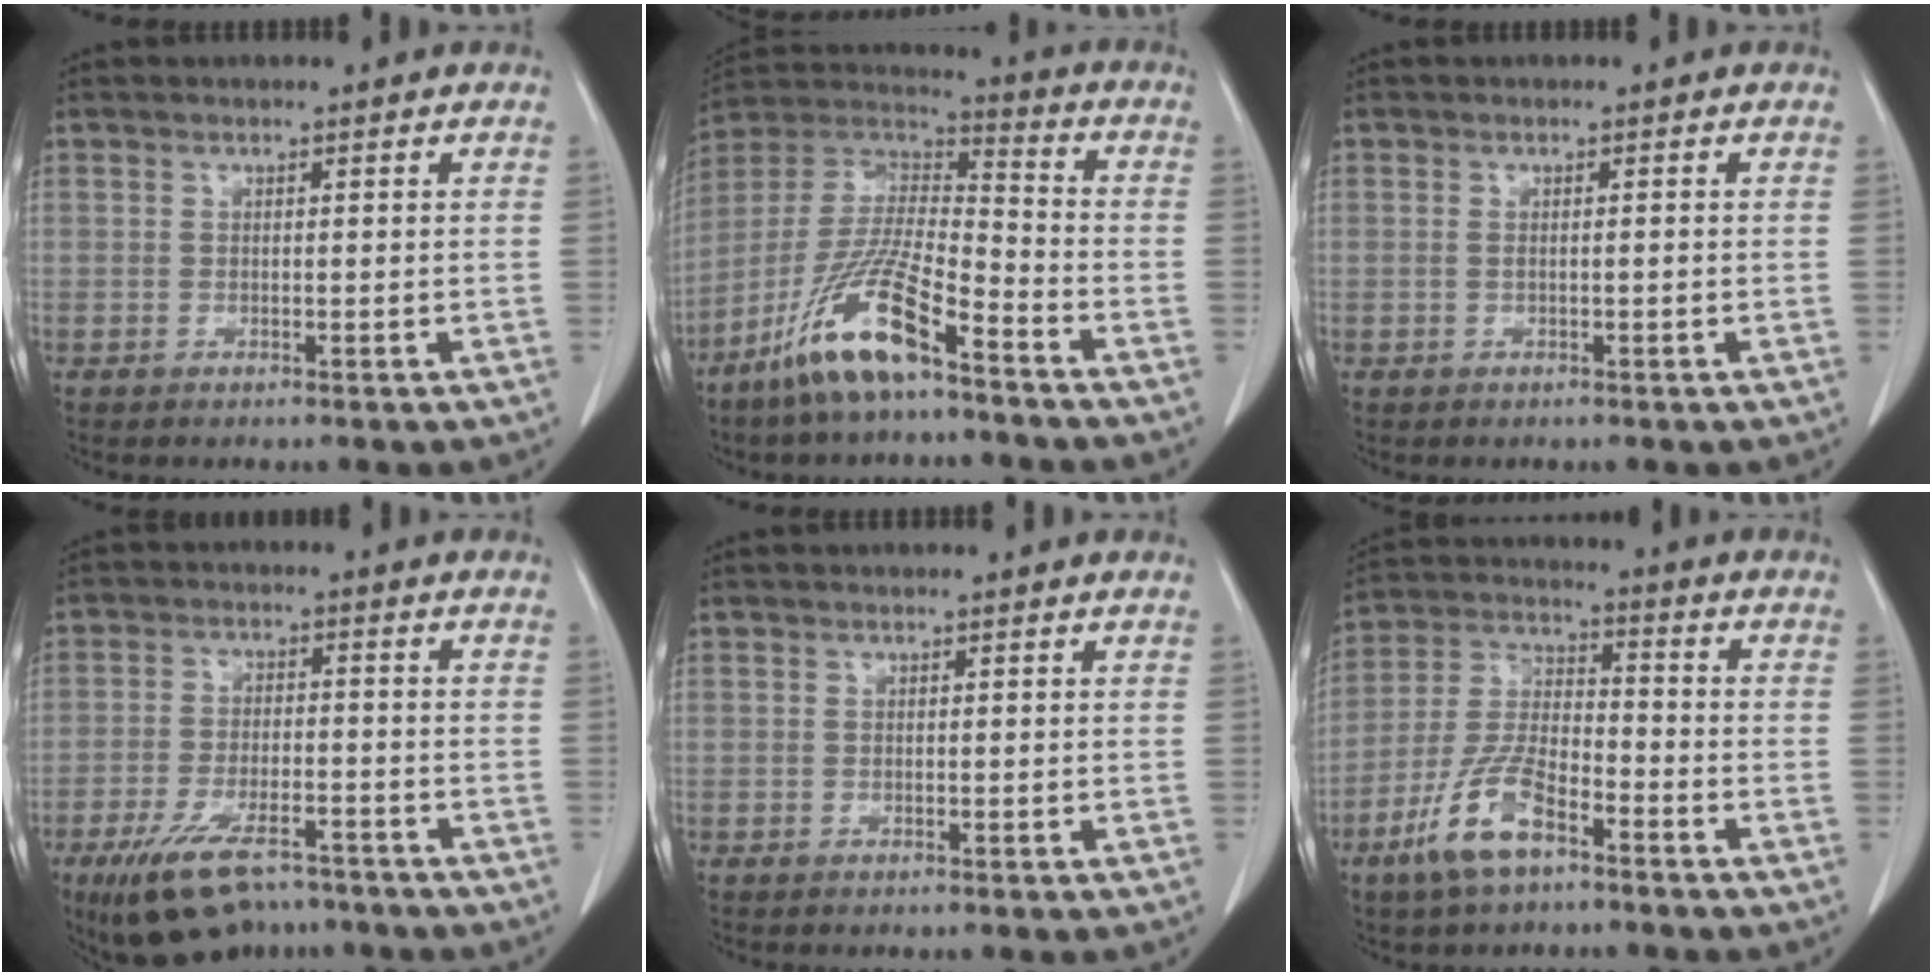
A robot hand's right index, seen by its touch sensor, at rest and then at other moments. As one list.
[{"total": 15.0, "force": [-9.4, 2.3, 11.5], "torque": [-0.240, -0.014, -0.180]}, {"total": 0.6, "force": [-0.1, 0.1, 0.6], "torque": [-0.010, 0.002, 0.003]}, {"total": 11.6, "force": [-8.3, 4.4, 6.8], "torque": [-0.130, -0.006, -0.137]}, {"total": 0.0}, {"total": 10.5, "force": [-6.2, 3.5, 7.7], "torque": [-0.174, 0.000, -0.121]}]